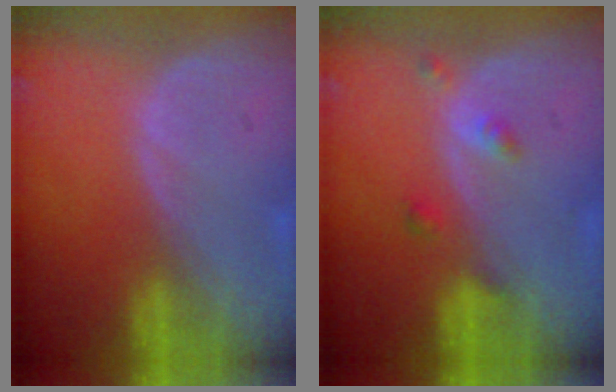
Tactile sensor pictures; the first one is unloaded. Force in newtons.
{"total": 2.5, "press": 2.5, "slide": 0.2}